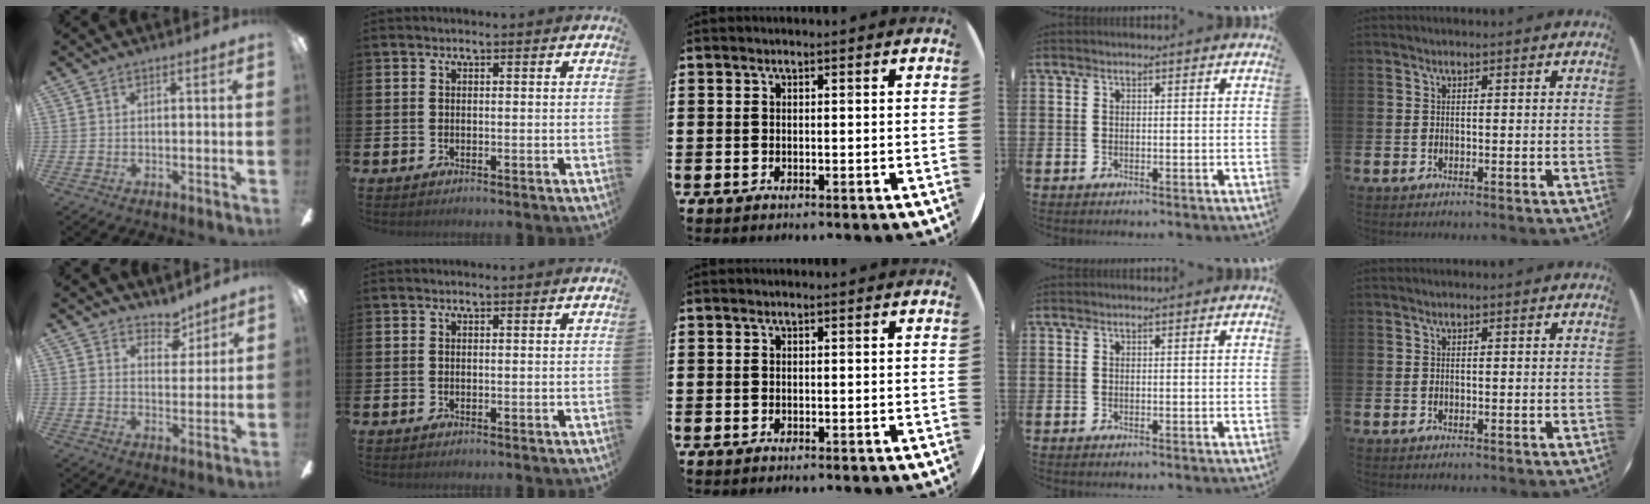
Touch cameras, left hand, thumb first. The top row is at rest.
{"thumb": {"total": 6.2, "force": [4.9, 3.2, 1.8], "torque": [-0.012, -0.028, 0.085]}}